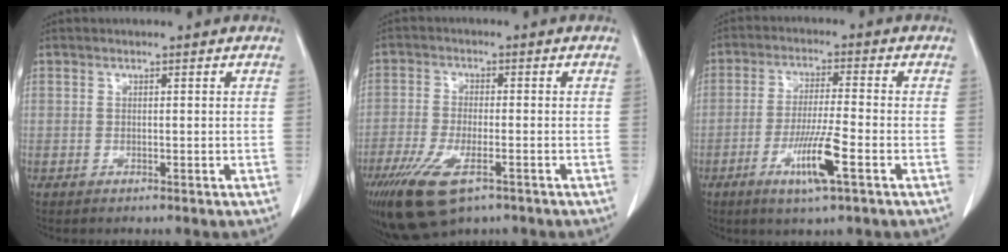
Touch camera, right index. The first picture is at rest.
{"total": 11.4, "force": [-6.7, 4.0, 8.3], "torque": [-0.162, -0.024, -0.113]}
{"total": 8.4, "force": [-3.6, 0.1, 7.6], "torque": [-0.143, -0.015, -0.066]}